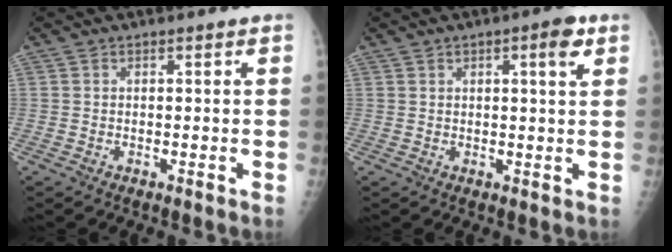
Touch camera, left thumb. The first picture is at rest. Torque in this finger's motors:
{"motor_torque": [-0.15, 0.16, -0.30, -0.30, 0.07]}